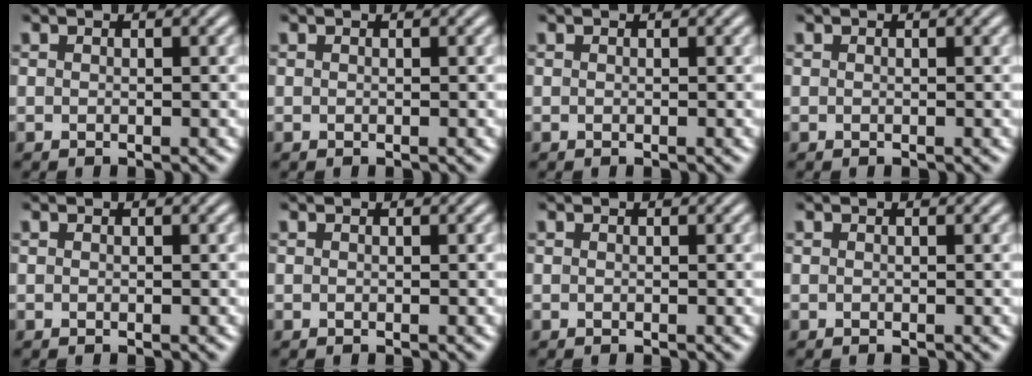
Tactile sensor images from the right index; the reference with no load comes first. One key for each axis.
{"total": 0.0}
{"total": 0.0}
{"total": 0.0}
{"total": 0.0}
{"total": 0.0}
{"total": 0.0}
{"total": 0.0}